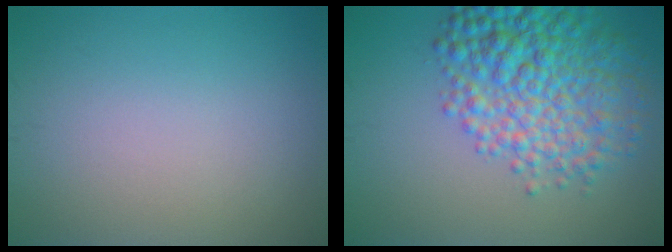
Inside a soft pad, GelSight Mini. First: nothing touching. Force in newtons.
{"total": 8.1, "press": 8.1, "slide": 0.2}